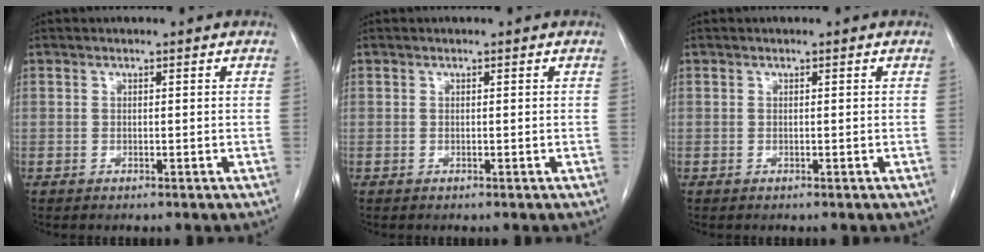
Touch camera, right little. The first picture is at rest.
{"total": 0.0}
{"total": 0.0}